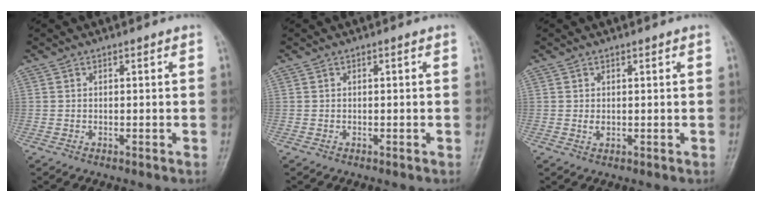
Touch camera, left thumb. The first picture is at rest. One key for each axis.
{"total": 0.0}
{"total": 1.3, "fx": 0.6, "fy": 0.8, "fz": 0.9, "tx": -0.011, "ty": -0.005, "tz": 0.013}